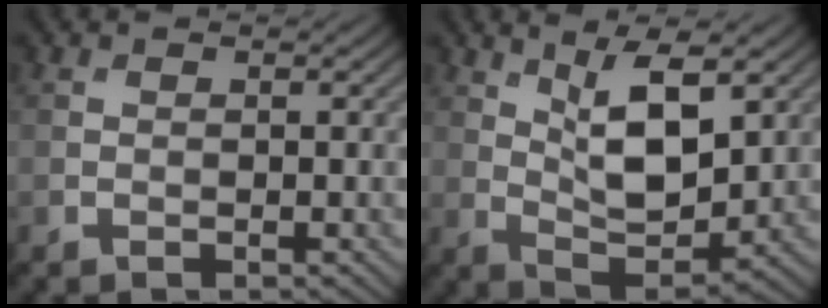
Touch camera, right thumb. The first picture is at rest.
{"total": 8.5, "force": [3.3, 3.5, 7.0], "torque": [-0.137, -0.005, 0.064]}